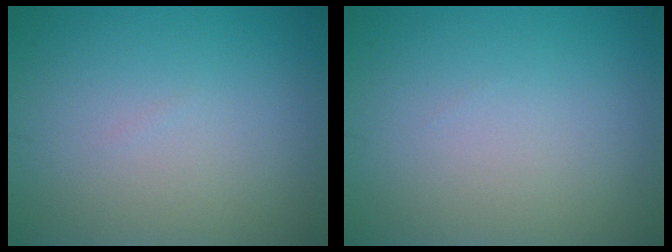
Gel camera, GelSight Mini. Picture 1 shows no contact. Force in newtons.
{"total": 0.0}